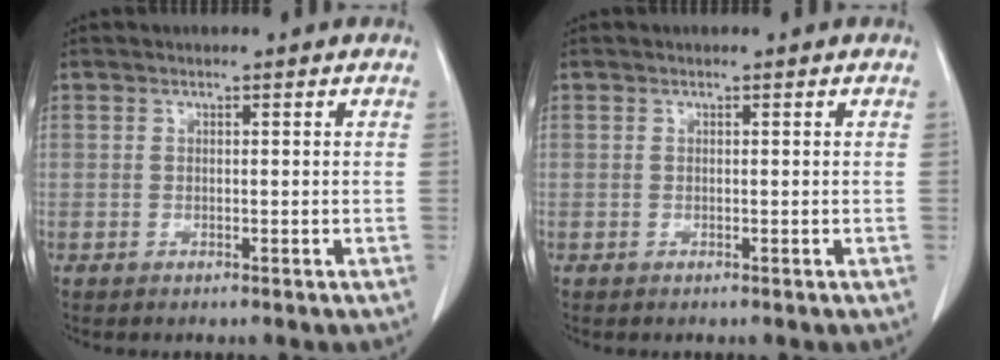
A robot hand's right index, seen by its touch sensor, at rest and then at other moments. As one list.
[{"total": 0.0}]